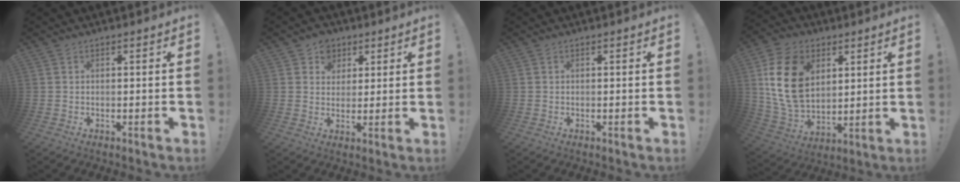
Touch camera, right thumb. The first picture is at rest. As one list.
[{"total": 6.4, "force": [2.8, 5.7, 0.9], "torque": [-0.014, -0.021, 0.054]}, {"total": 0.0}, {"total": 19.0, "force": [5.7, 13.6, 11.9], "torque": [-0.230, -0.028, 0.105]}]